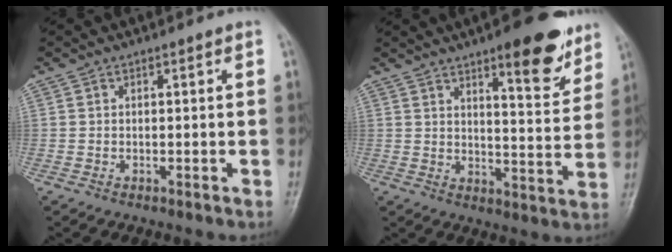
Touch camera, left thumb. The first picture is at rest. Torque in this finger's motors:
{"motor_torque": [0.45, 0.25, 0.36, -0.10, 0.06]}